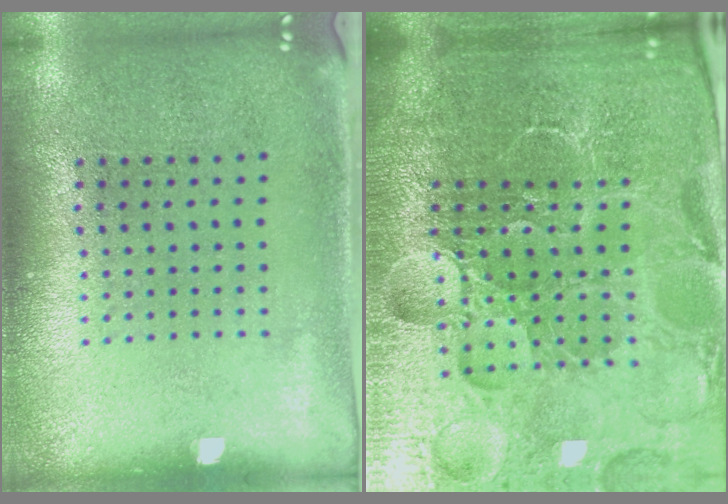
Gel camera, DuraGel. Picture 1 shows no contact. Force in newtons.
{"total": 6.7, "press": 5.9, "slide": 3.2}